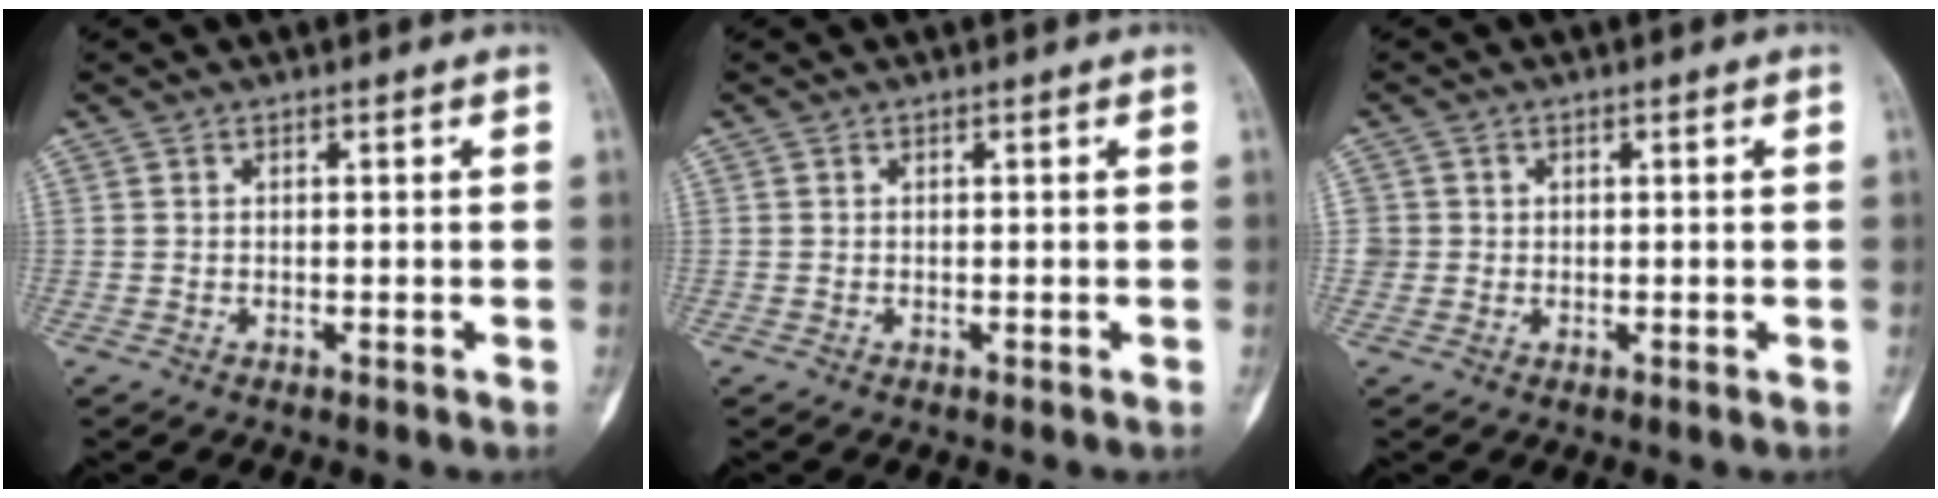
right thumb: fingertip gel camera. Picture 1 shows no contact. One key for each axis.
{"total": 0.0}
{"total": 2.0, "fx": 0.2, "fy": 2.0, "fz": 0.1, "tx": 0.015, "ty": 0.005, "tz": 0.002}